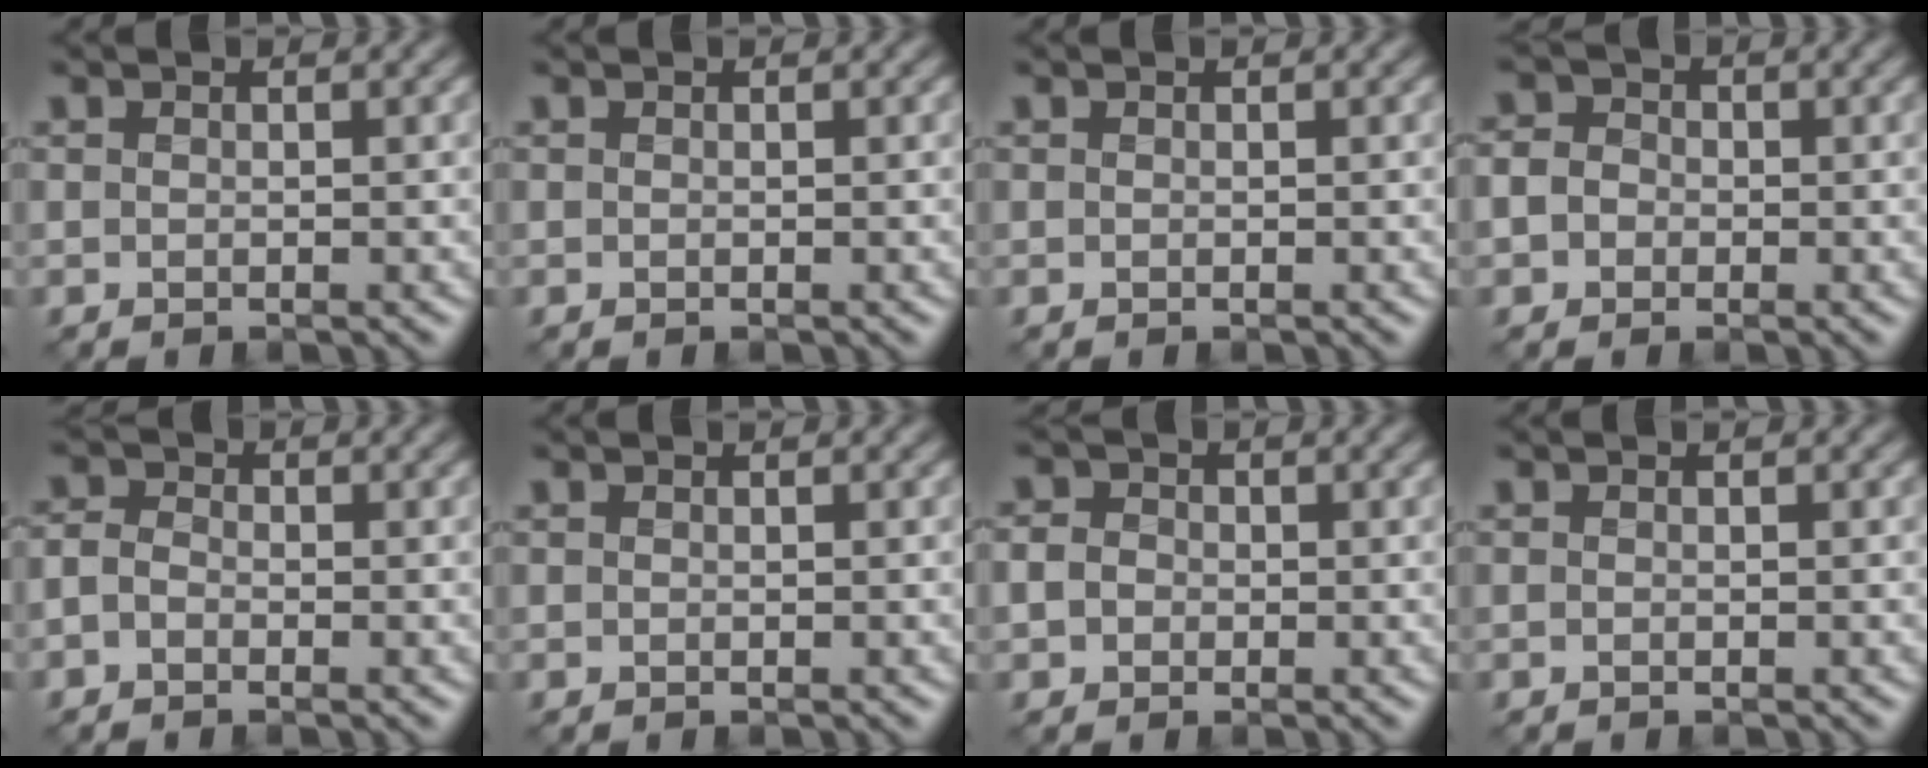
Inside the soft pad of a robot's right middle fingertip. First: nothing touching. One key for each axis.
{"total": 0.0}
{"total": 0.0}
{"total": 3.6, "fx": -0.1, "fy": 3.2, "fz": 1.5, "tx": -0.019, "ty": 0.015, "tz": -0.030}
{"total": 1.7, "fx": -0.7, "fy": 1.2, "fz": 0.9, "tx": -0.022, "ty": 0.004, "tz": -0.022}
{"total": 0.0}
{"total": 2.8, "fx": 0.2, "fy": 2.5, "fz": 1.3, "tx": -0.014, "ty": 0.014, "tz": -0.018}
{"total": 0.0}